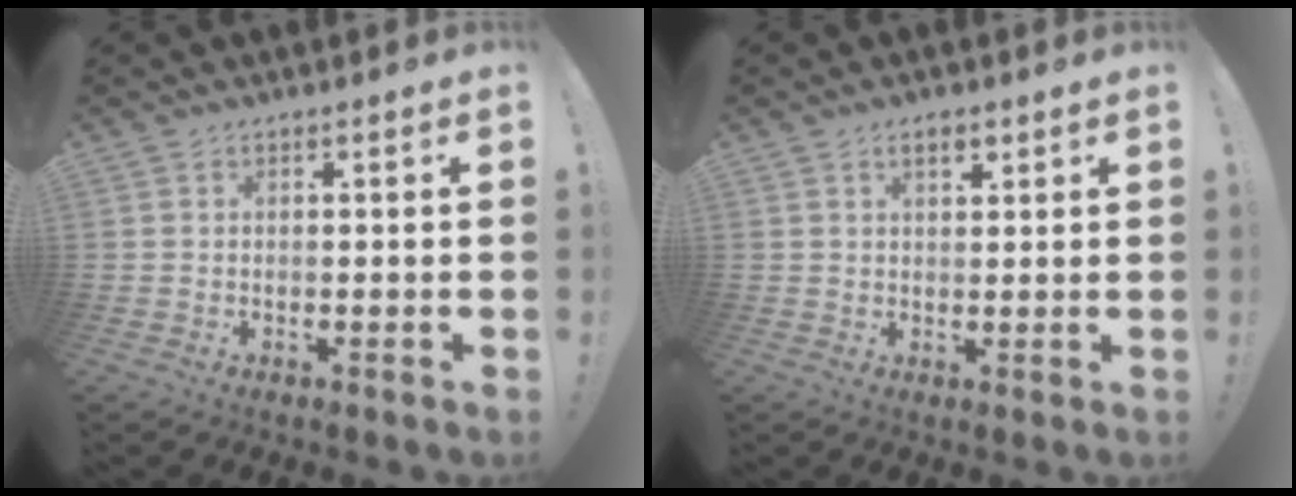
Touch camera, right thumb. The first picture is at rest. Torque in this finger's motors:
{"motor_torque": [-0.10, 0.12, -0.01, 0.49, 0.17]}